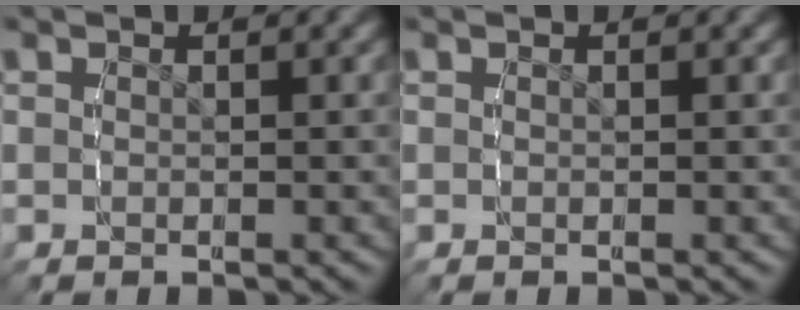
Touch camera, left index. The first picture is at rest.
{"total": 0.0}